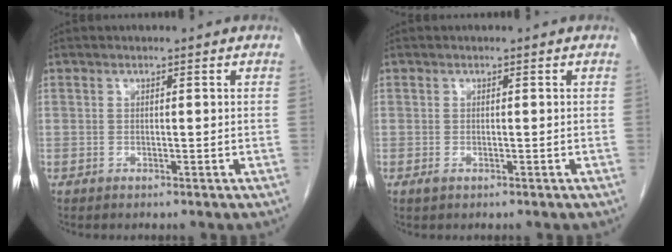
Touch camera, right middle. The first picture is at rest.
{"total": 0.6, "force": [-0.2, 0.3, 0.5], "torque": [-0.009, 0.000, 0.000]}